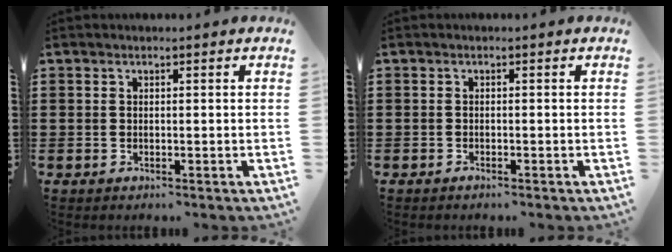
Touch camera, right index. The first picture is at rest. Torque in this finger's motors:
{"motor_torque": [-0.23, 0.26, 0.01, 0.01]}